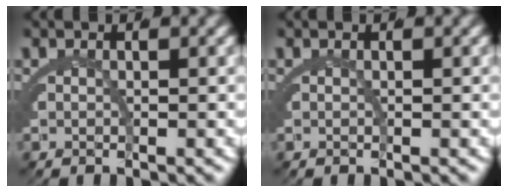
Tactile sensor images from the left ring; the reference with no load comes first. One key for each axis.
{"total": 0.0}